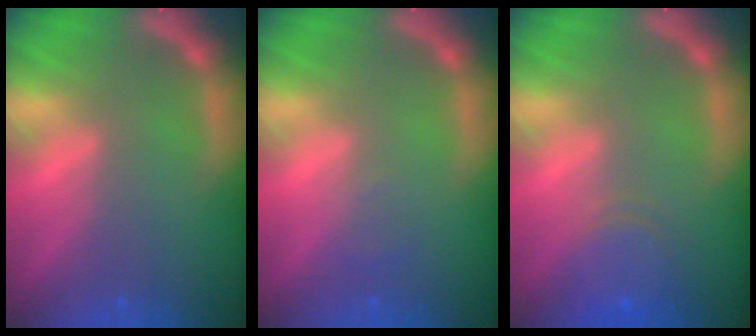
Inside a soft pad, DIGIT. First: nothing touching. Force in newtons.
{"total": 0.9}
{"total": 4.0}